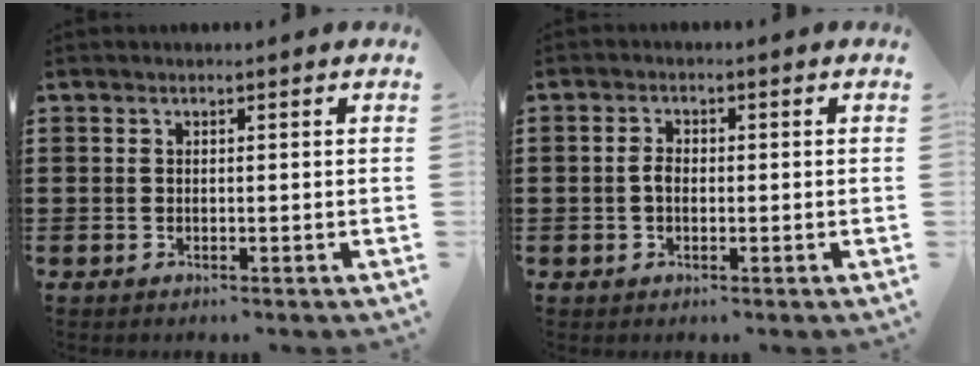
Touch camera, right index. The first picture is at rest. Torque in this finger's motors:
{"motor_torque": [0.52, -0.41, 0.27, 0.06]}